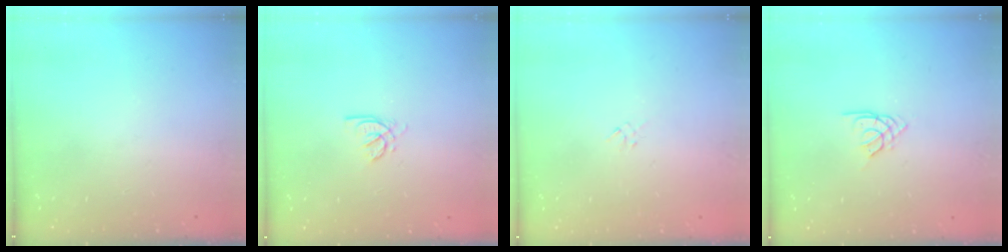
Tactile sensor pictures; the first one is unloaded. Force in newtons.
{"total": 1.6, "press": 1.6, "slide": 0.3}
{"total": 1.3, "press": 1.3, "slide": 0.4}
{"total": 2.3, "press": 2.3, "slide": 0.5}